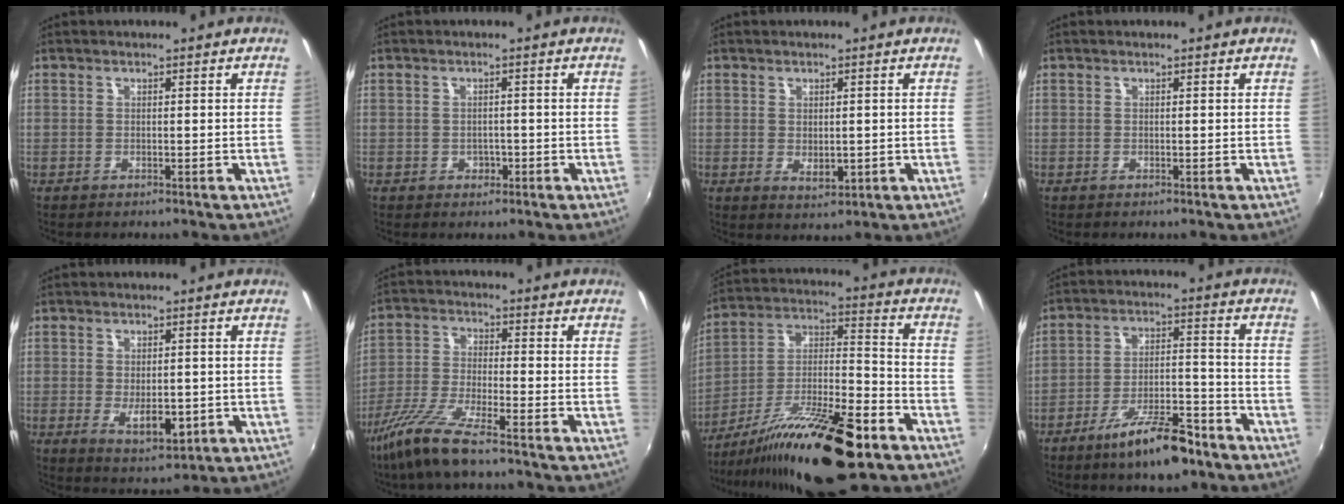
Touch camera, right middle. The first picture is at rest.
{"total": 1.9, "force": [-0.8, 1.6, 0.5], "torque": [-0.008, 0.000, -0.009]}
{"total": 2.9, "force": [-0.2, 1.9, 2.2], "torque": [-0.035, -0.007, -0.002]}
{"total": 0.0}
{"total": 6.3, "force": [-1.4, 3.3, 5.2], "torque": [-0.090, -0.017, -0.014]}
{"total": 10.3, "force": [-7.6, 1.0, 6.9], "torque": [-0.150, -0.021, -0.148]}
{"total": 22.6, "force": [-14.2, 5.2, 16.8], "torque": [-0.285, -0.021, -0.239]}
{"total": 12.0, "force": [-8.6, 3.2, 7.8], "torque": [-0.141, 0.002, -0.136]}